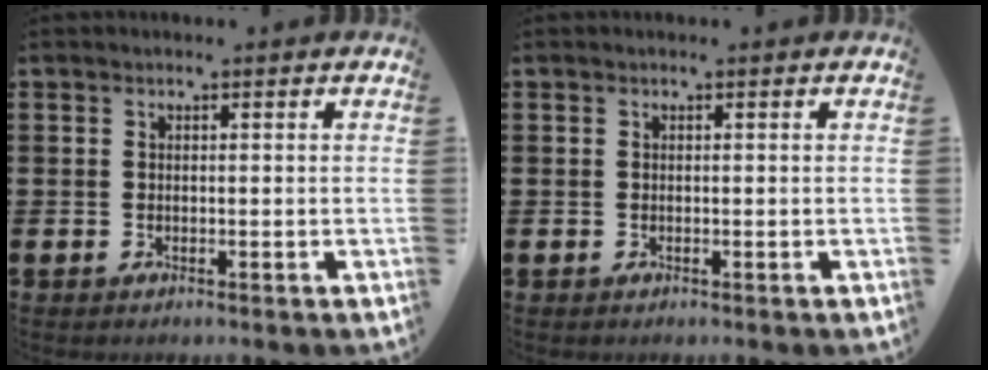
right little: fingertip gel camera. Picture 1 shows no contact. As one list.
[{"total": 0.0}]